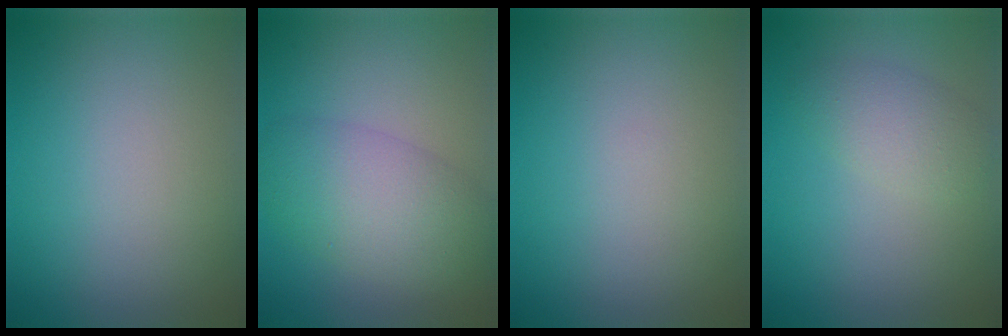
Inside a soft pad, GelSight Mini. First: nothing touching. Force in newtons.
{"total": 6.0, "press": 6.0, "slide": 0.4}
{"total": 0.0}
{"total": 2.5, "press": 2.5, "slide": 0.0}